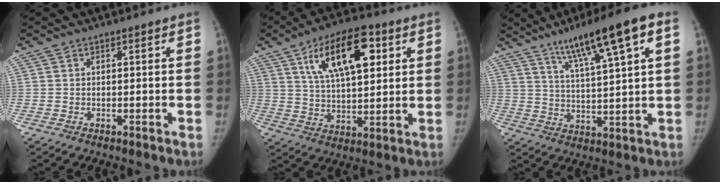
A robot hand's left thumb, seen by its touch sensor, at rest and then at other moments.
{"total": 16.2, "force": [6.5, 7.4, 12.9], "torque": [-0.185, -0.011, 0.112]}
{"total": 14.3, "force": [7.3, 1.9, 12.1], "torque": [-0.196, -0.011, 0.121]}